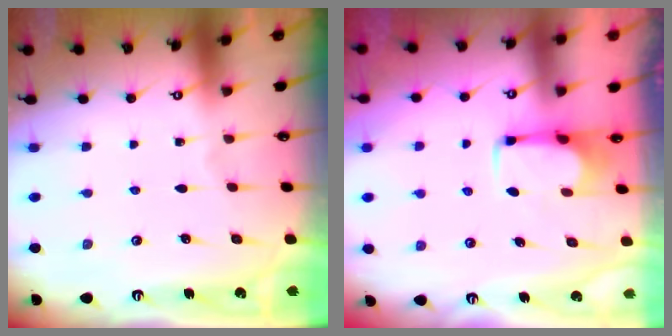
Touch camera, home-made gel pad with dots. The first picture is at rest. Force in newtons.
{"total": 3.0, "press": 3.0, "slide": 0.5}